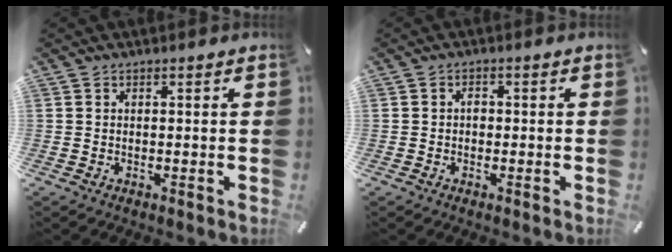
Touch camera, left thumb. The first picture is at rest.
{"total": 1.4, "force": [-0.3, 1.0, 0.8], "torque": [-0.017, 0.005, -0.007]}